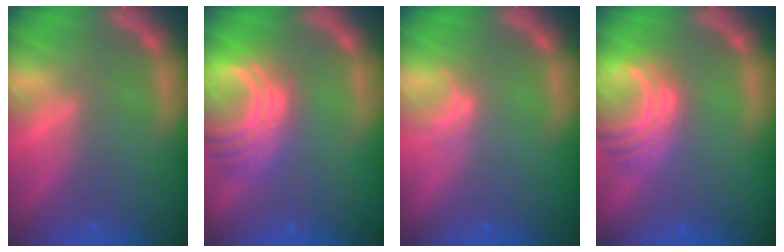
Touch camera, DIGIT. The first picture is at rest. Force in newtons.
{"total": 8.5}
{"total": 1.0}
{"total": 6.5}